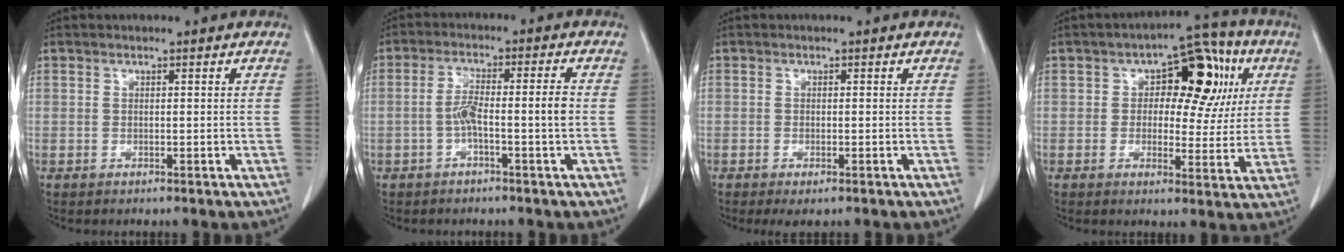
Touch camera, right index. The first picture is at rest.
{"total": 5.5, "force": [-1.3, 0.2, 5.3], "torque": [-0.101, 0.017, -0.021]}
{"total": 2.0, "force": [-1.2, 0.6, 1.5], "torque": [-0.021, -0.004, -0.015]}
{"total": 12.2, "force": [3.2, 6.5, 9.8], "torque": [-0.113, 0.039, 0.043]}